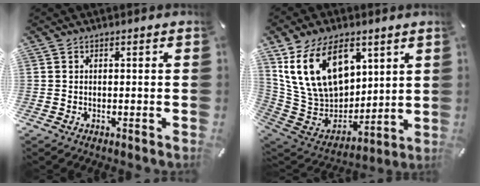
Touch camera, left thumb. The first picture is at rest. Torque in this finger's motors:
{"motor_torque": [1.09, 0.96, 0.73, -0.48, 0.60]}